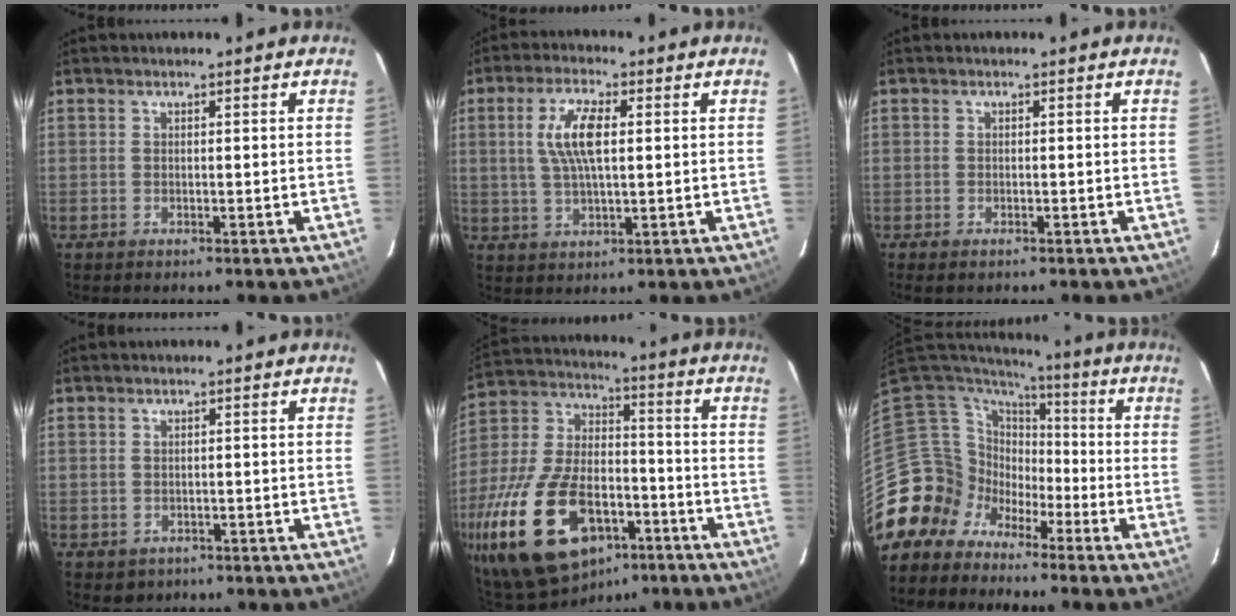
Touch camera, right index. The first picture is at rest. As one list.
[{"total": 7.9, "force": [1.6, 2.7, 7.2], "torque": [-0.144, 0.007, 0.032]}, {"total": 1.7, "force": [-1.3, 0.6, 0.8], "torque": [-0.017, -0.008, -0.021]}, {"total": 2.0, "force": [-0.3, 1.9, 0.2], "torque": [-0.002, -0.002, 0.003]}, {"total": 26.3, "force": [-14.1, 14.3, 17.0], "torque": [-0.358, -0.010, -0.223]}, {"total": 10.9, "force": [-5.8, 9.1, 0.9], "torque": [-0.045, 0.036, -0.122]}]